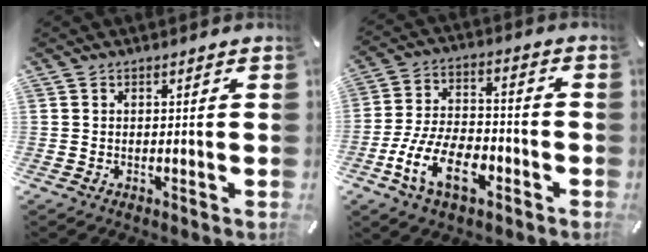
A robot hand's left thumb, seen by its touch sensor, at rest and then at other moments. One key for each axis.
{"total": 14.0, "fx": -6.8, "fy": 7.8, "fz": 9.5, "tx": -0.195, "ty": 0.031, "tz": -0.122}